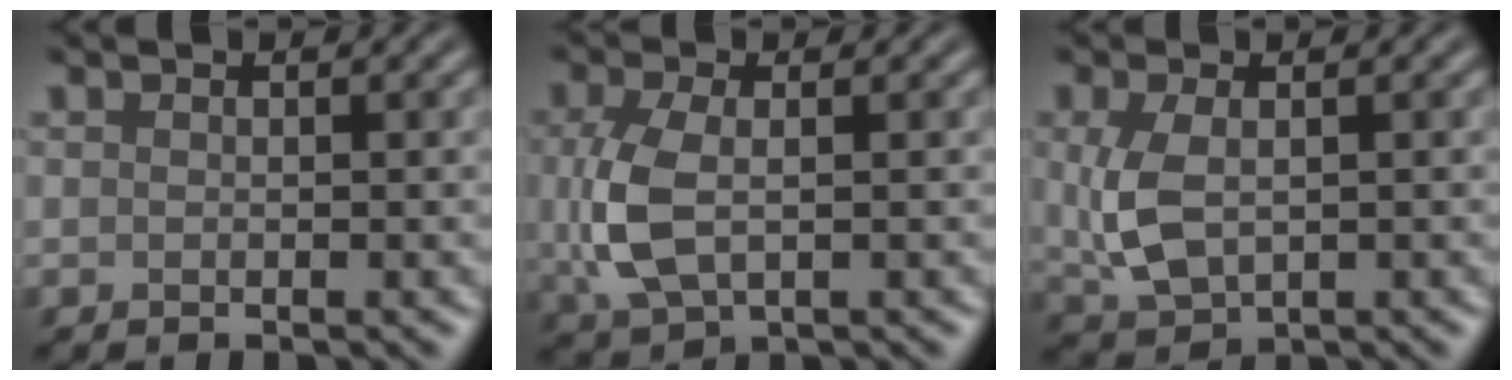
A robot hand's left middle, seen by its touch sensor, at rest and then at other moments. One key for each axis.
{"total": 4.8, "fx": 0.2, "fy": 2.7, "fz": 4.0, "tx": -0.101, "ty": -0.001, "tz": 0.006}
{"total": 4.4, "fx": 0.4, "fy": 2.7, "fz": 3.4, "tx": -0.087, "ty": 0.000, "tz": 0.015}